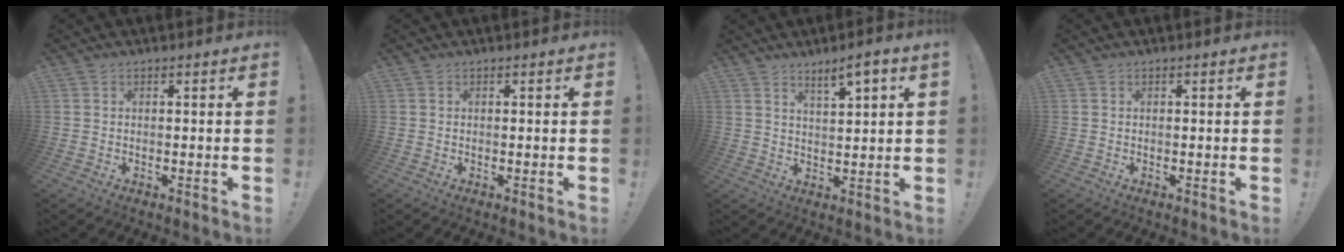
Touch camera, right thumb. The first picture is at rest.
{"total": 0.0}
{"total": 5.1, "force": [3.7, 0.3, 3.5], "torque": [-0.052, -0.021, 0.059]}
{"total": 0.0}